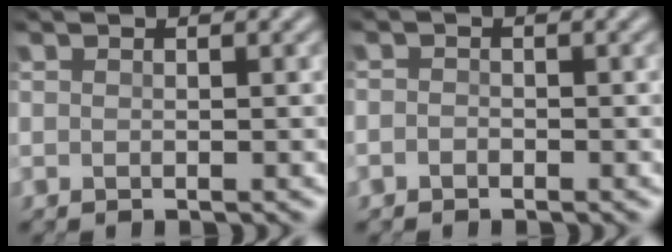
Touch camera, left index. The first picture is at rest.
{"total": 0.8, "force": [-0.5, 0.6, 0.2], "torque": [0.010, 0.005, -0.013]}